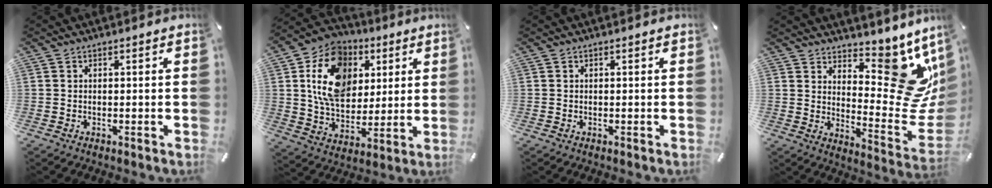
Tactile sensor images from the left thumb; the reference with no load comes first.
{"total": 16.7, "force": [4.6, 13.1, 9.3], "torque": [-0.169, 0.005, 0.089]}
{"total": 0.0}
{"total": 16.8, "force": [8.5, 8.6, 11.7], "torque": [-0.103, -0.095, 0.140]}